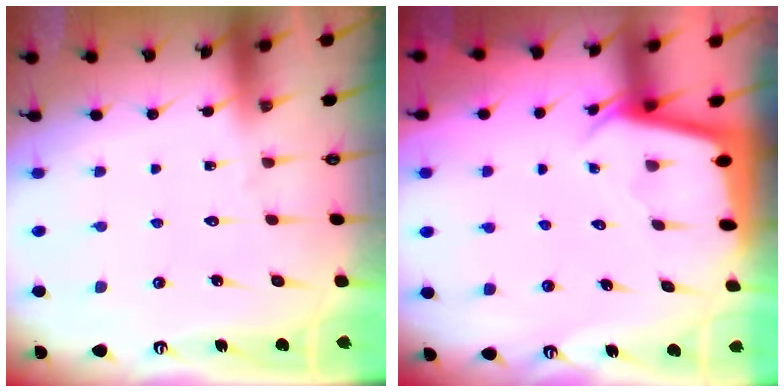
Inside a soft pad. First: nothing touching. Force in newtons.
{"total": 2.3, "press": 2.3, "slide": 0.0}